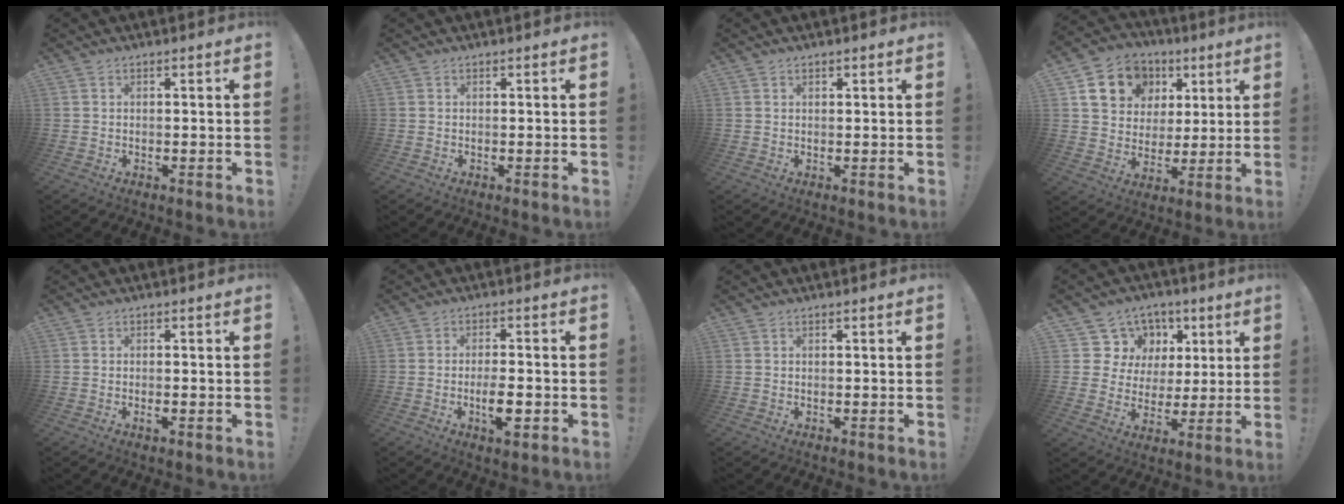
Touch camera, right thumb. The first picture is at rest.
{"total": 0.0}
{"total": 0.8, "force": [0.6, 0.5, 0.3], "torque": [0.000, -0.002, 0.011]}
{"total": 15.1, "force": [6.4, 12.4, 5.8], "torque": [-0.087, -0.020, 0.140]}
{"total": 1.2, "force": [-0.7, 0.2, 0.9], "torque": [-0.022, 0.003, -0.011]}
{"total": 7.2, "force": [-2.5, 2.2, 6.4], "torque": [-0.117, 0.002, -0.042]}
{"total": 0.0}
{"total": 11.2, "force": [4.6, 10.0, 2.1], "torque": [-0.031, -0.029, 0.103]}